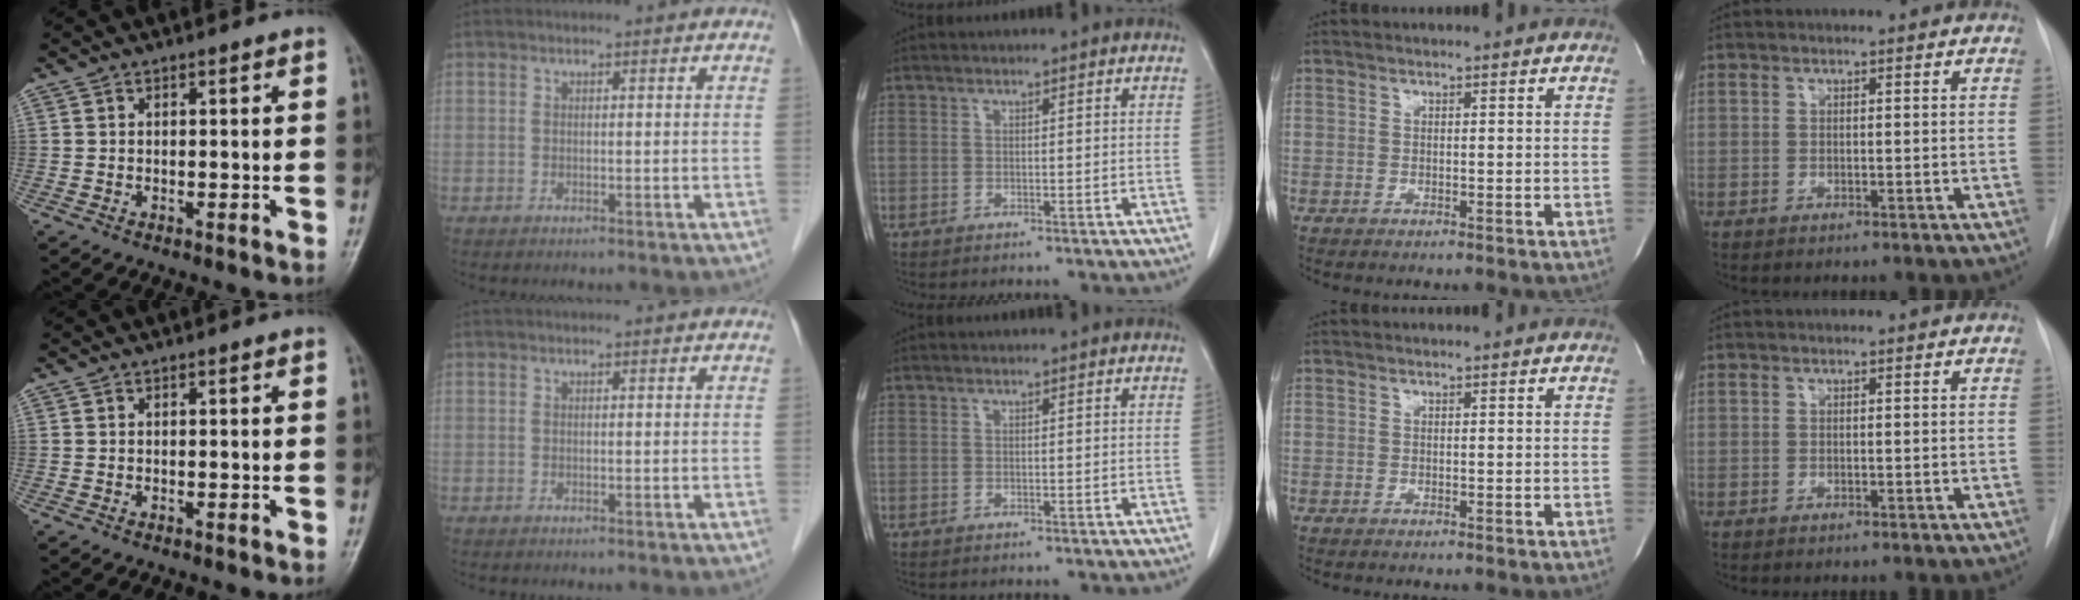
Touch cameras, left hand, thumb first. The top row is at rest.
{}